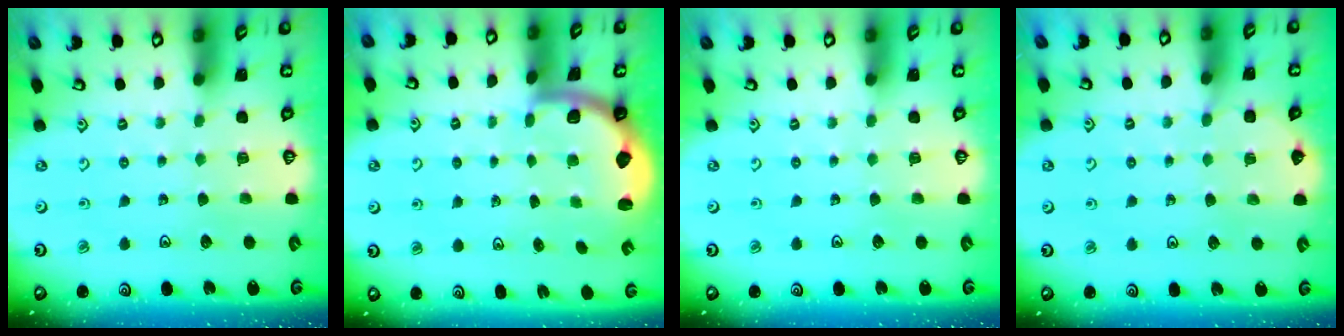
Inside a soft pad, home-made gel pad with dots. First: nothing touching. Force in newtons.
{"total": 2.0, "press": 1.9, "slide": 0.5}
{"total": 0.0}
{"total": 6.2, "press": 6.2, "slide": 0.7}